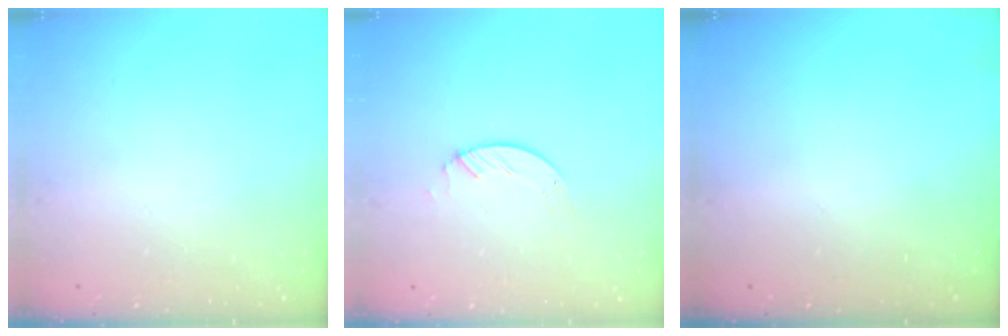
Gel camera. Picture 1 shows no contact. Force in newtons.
{"total": 3.1, "press": 3.1, "slide": 0.3}
{"total": 0.0}